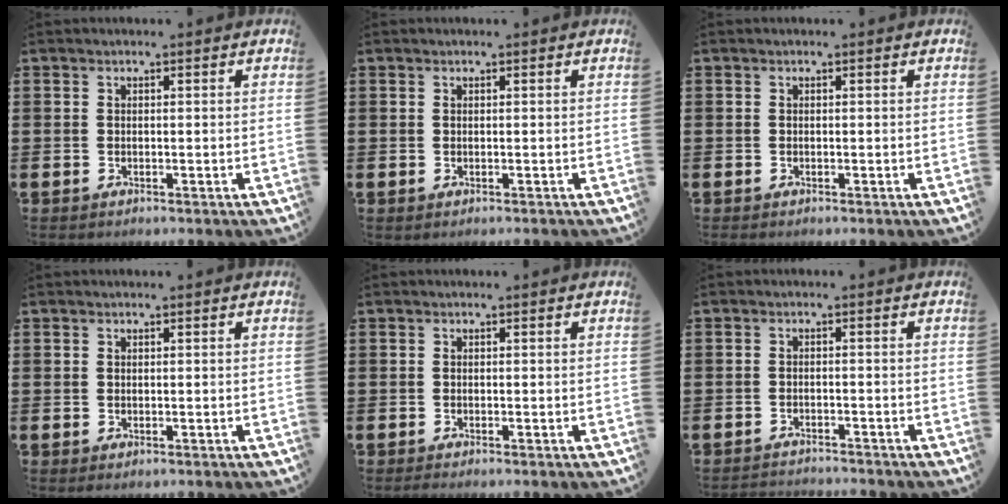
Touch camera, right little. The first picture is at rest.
{"total": 0.0}
{"total": 0.0}
{"total": 0.0}
{"total": 0.6, "force": [-0.6, 0.0, 0.2], "torque": [-0.004, -0.002, -0.012]}
{"total": 2.0, "force": [-2.0, 0.0, -0.2], "torque": [-0.002, 0.002, -0.043]}